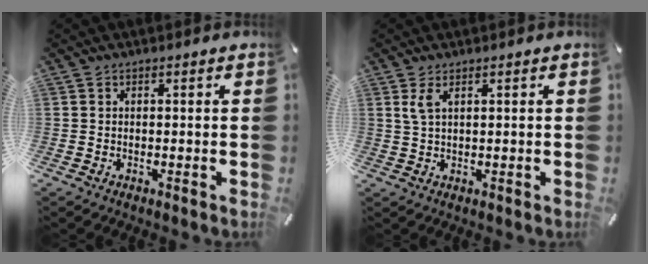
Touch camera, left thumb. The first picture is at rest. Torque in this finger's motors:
{"motor_torque": [0.55, 0.51, 0.04, -0.05, 0.16]}